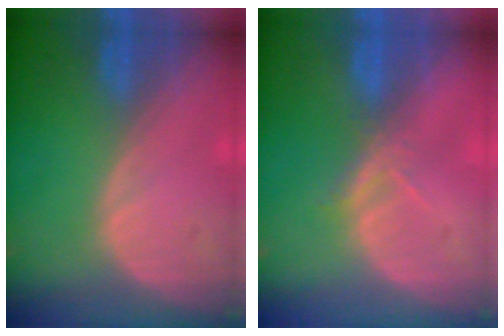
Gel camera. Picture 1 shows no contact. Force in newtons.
{"total": 2.1, "press": 1.9, "slide": 0.9}